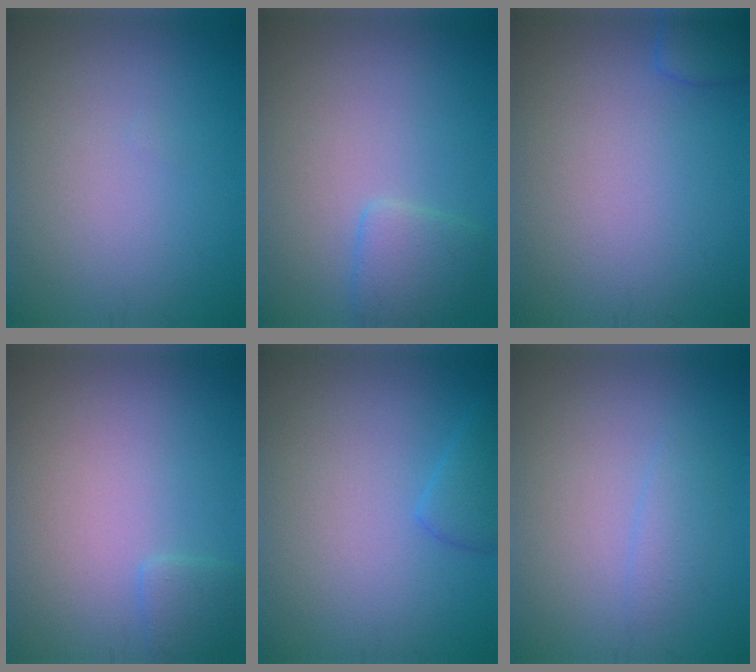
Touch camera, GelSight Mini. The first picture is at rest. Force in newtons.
{"total": 2.2, "press": 2.2, "slide": 0.1}
{"total": 1.9, "press": 1.9, "slide": 0.2}
{"total": 1.2, "press": 1.2, "slide": 0.2}
{"total": 1.7, "press": 1.7, "slide": 0.1}
{"total": 1.2, "press": 1.2, "slide": 0.1}